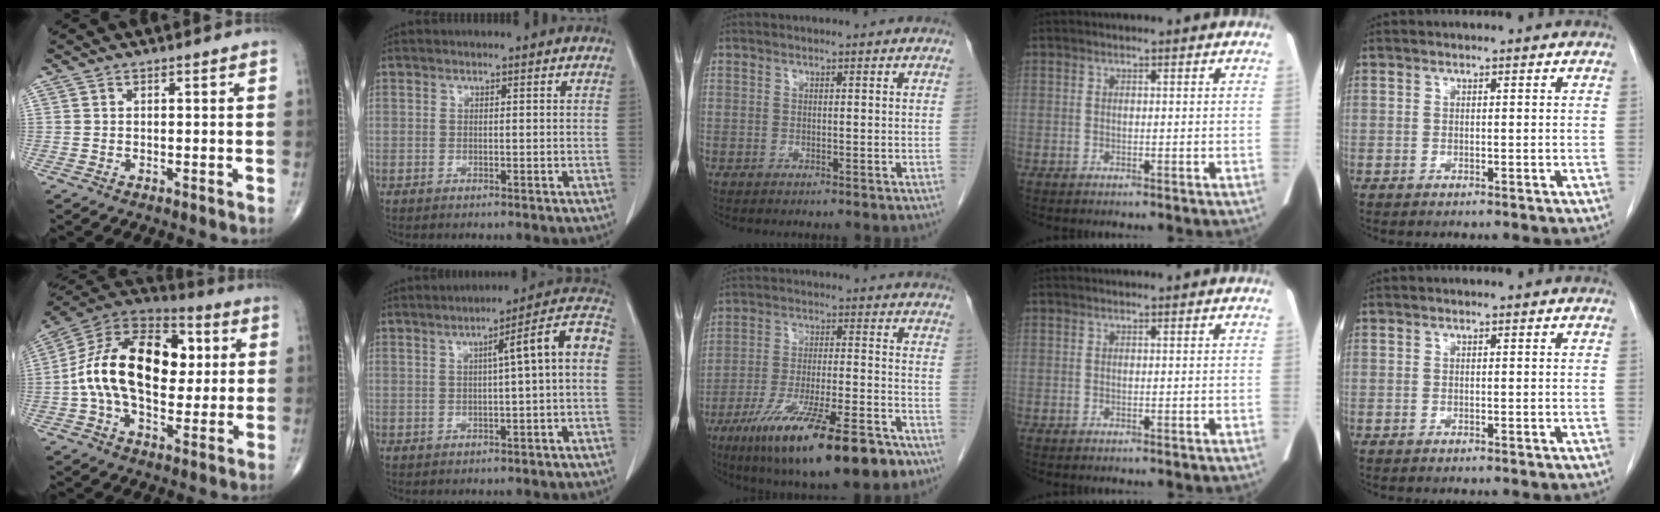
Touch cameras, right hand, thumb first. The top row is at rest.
{"thumb": {"total": 23.1, "force": [1.8, 14.0, 18.3], "torque": [-0.306, 0.021, 0.020]}, "index": {"total": 8.3, "force": [-0.4, 0.1, 8.2], "torque": [-0.102, 0.028, -0.012]}, "middle": {"total": 19.8, "force": [-12.6, 3.5, 14.9], "torque": [-0.210, -0.027, -0.205]}}